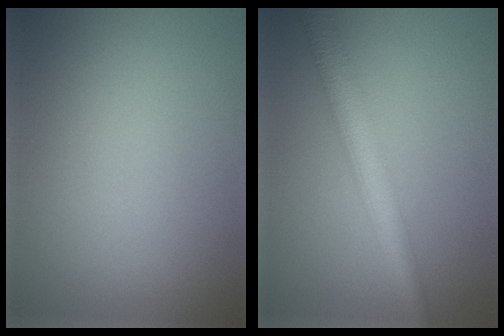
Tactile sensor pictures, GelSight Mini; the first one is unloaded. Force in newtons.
{"total": 4.8, "press": 4.8, "slide": 0.0}